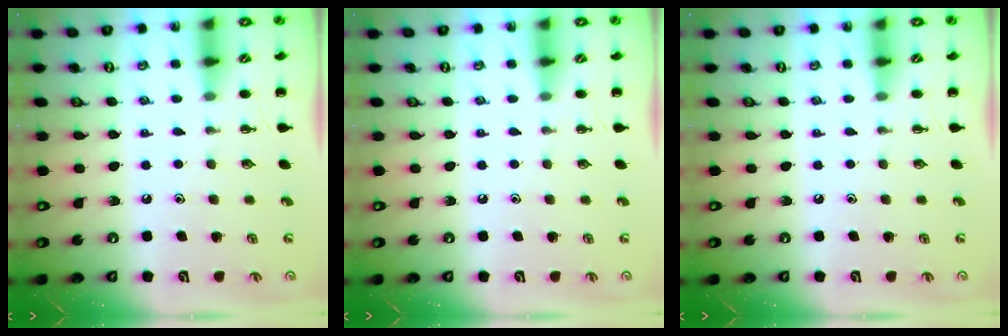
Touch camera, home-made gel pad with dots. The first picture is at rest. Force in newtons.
{"total": 0.0}
{"total": 0.0}